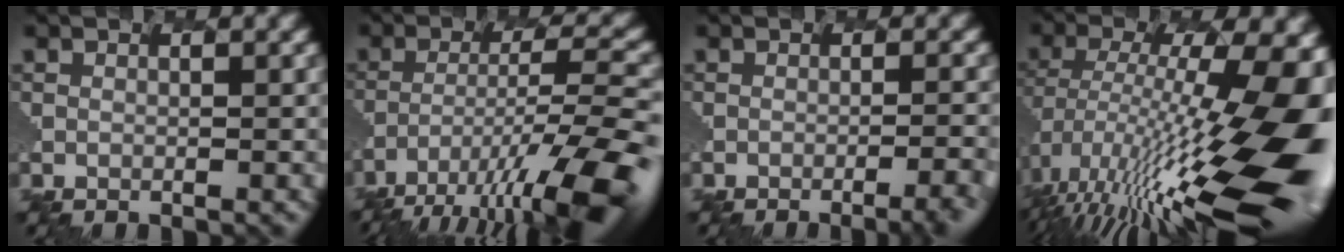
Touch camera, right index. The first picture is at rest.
{"total": 12.4, "force": [-8.0, 3.0, 9.1], "torque": [-0.174, -0.007, -0.120]}
{"total": 5.8, "force": [-4.0, 1.5, 3.9], "torque": [-0.043, -0.003, -0.025]}
{"total": 16.4, "force": [-1.9, 5.2, 15.5], "torque": [-0.274, 0.007, -0.027]}